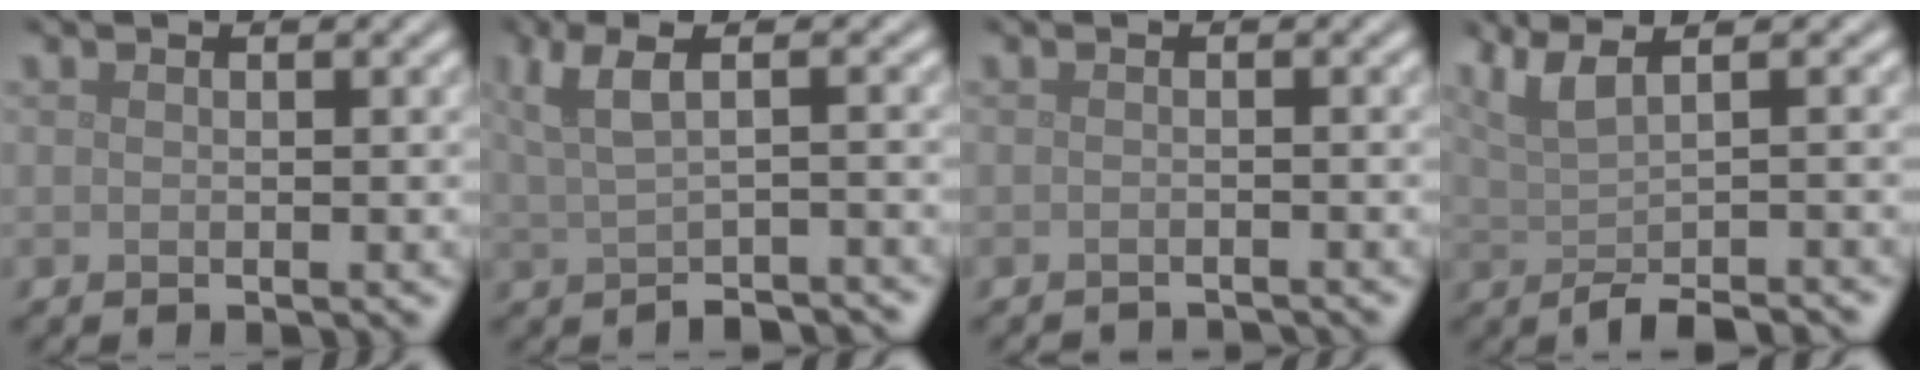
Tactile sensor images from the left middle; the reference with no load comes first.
{"total": 4.4, "force": [0.4, 1.7, 4.0], "torque": [-0.063, -0.001, 0.006]}
{"total": 2.0, "force": [-2.0, 0.1, 0.4], "torque": [0.004, -0.008, -0.029]}
{"total": 4.8, "force": [0.0, 1.5, 4.6], "torque": [-0.065, 0.001, -0.004]}